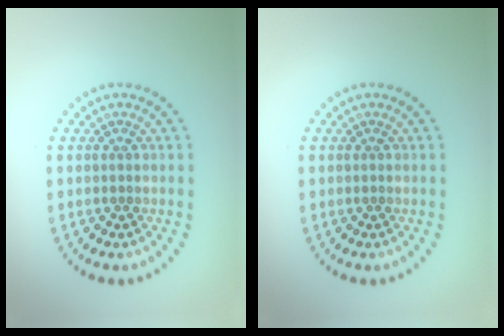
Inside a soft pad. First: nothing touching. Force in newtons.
{"total": 0.0}